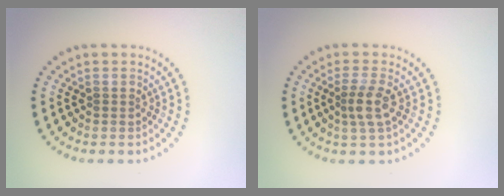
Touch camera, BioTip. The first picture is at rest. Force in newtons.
{"total": 2.2, "press": 1.8, "slide": 1.3}